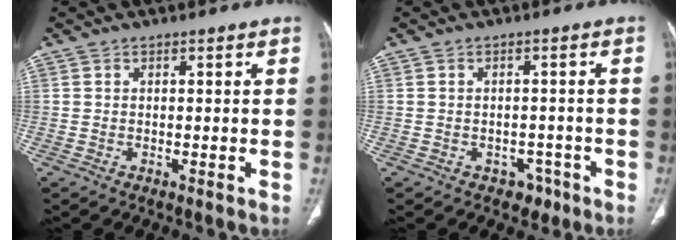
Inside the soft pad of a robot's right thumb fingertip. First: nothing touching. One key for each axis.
{"total": 3.2, "fx": -1.9, "fy": 2.4, "fz": 0.8, "tx": 0.007, "ty": 0.015, "tz": -0.021}